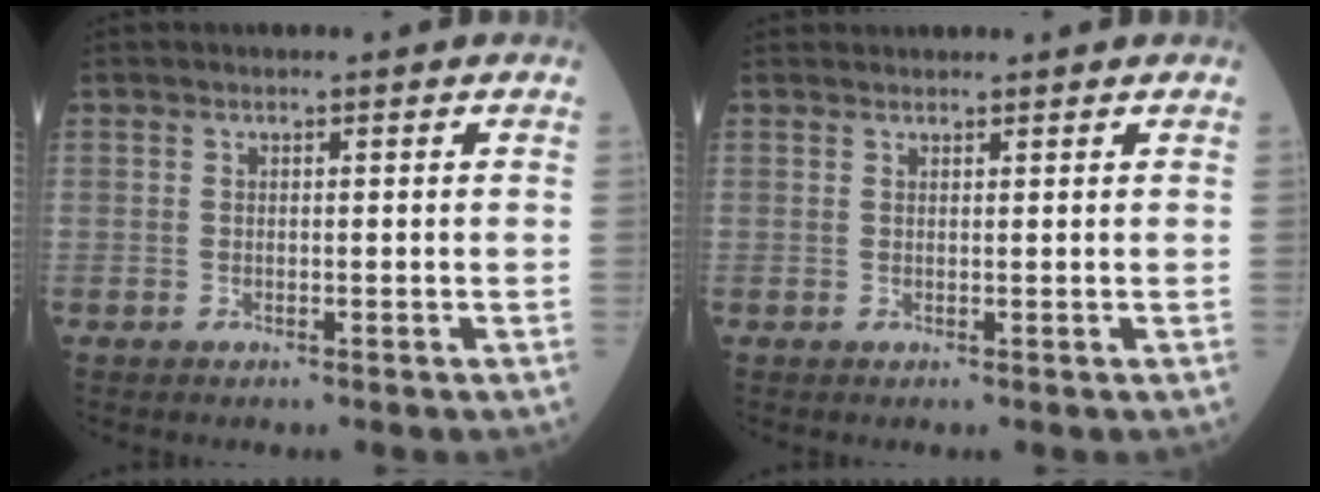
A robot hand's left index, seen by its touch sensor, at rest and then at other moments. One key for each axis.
{"total": 1.3, "fx": 1.3, "fy": 0.3, "fz": 0.0, "tx": -0.005, "ty": 0.016, "tz": 0.020}